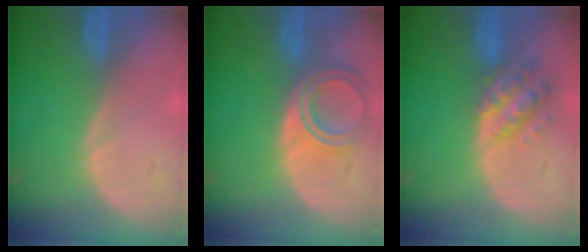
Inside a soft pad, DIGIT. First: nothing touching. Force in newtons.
{"total": 6.7, "press": 6.0, "slide": 2.8}
{"total": 6.4, "press": 5.8, "slide": 2.7}